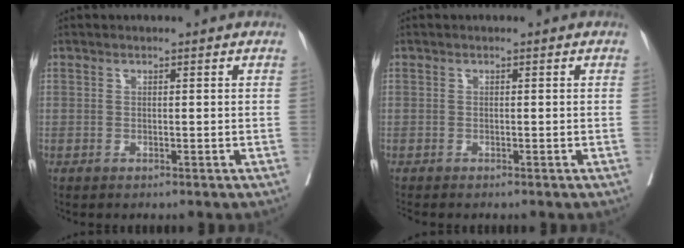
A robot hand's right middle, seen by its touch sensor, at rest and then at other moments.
{"total": 1.9, "force": [-1.7, 0.3, 0.7], "torque": [-0.011, -0.004, -0.024]}